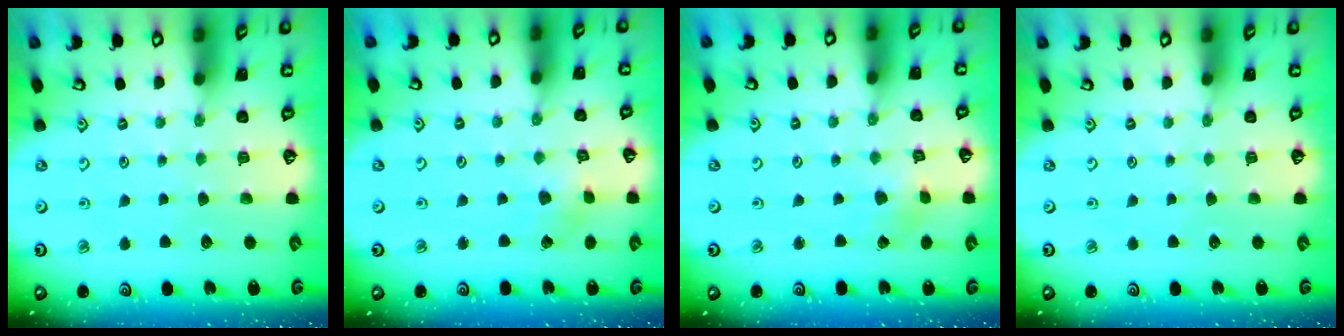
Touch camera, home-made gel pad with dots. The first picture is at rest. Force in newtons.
{"total": 2.1, "press": 2.1, "slide": 0.1}
{"total": 2.0, "press": 2.0, "slide": 0.3}
{"total": 0.0}